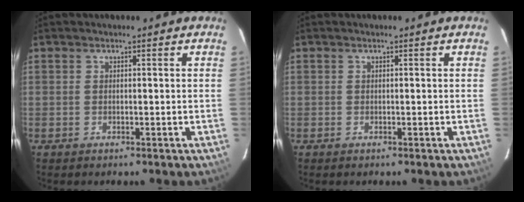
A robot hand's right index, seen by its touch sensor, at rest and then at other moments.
{"total": 0.0}